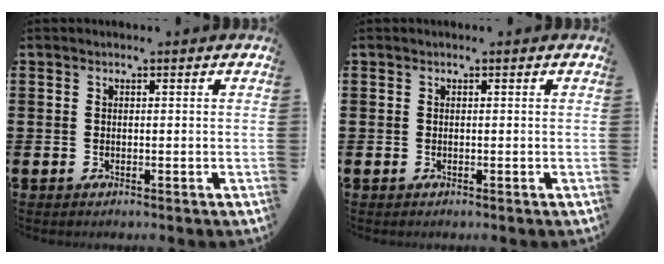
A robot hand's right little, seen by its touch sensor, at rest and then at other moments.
{"total": 0.0}